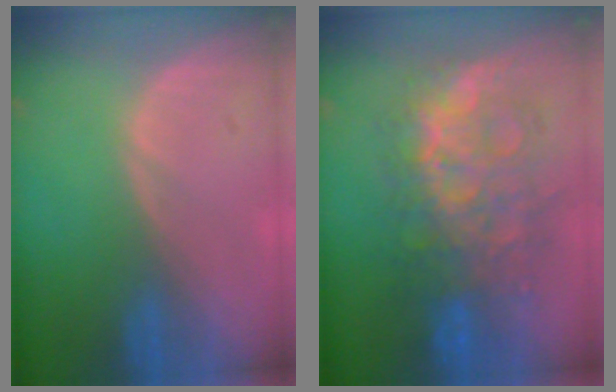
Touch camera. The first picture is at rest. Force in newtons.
{"total": 11.8, "press": 11.8, "slide": 1.2}